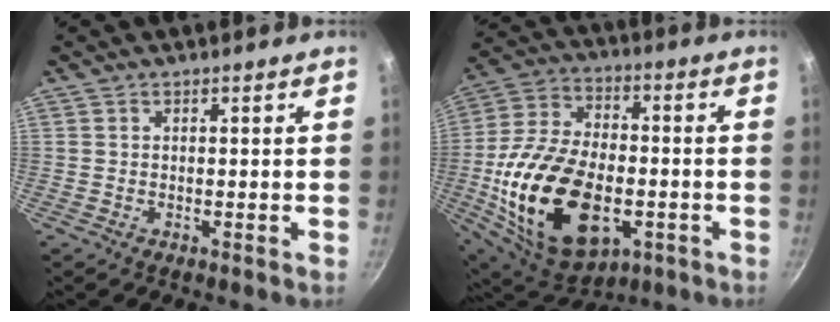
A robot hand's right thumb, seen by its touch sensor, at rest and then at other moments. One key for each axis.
{"total": 26.6, "fx": -6.0, "fy": 15.7, "fz": 20.6, "tx": -0.377, "ty": 0.018, "tz": -0.090}